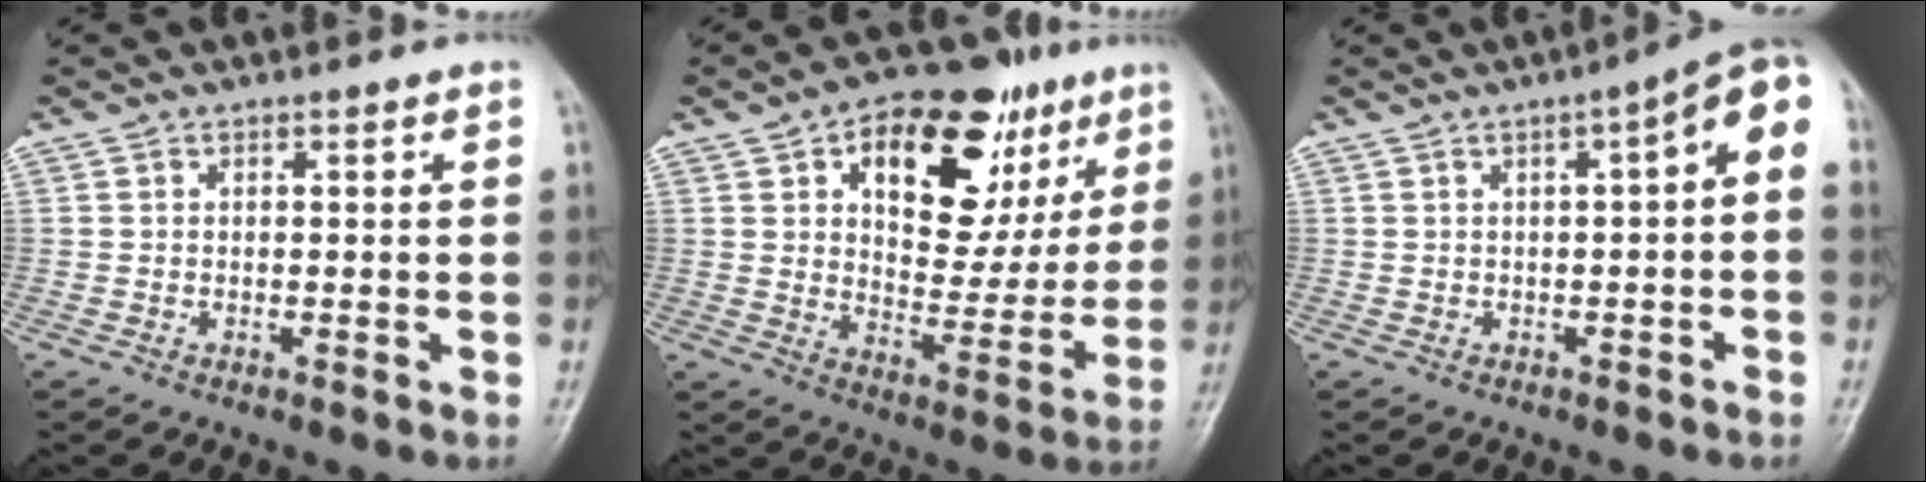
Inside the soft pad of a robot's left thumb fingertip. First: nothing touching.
{"total": 21.8, "force": [9.6, 12.2, 15.3], "torque": [-0.163, -0.018, 0.142]}
{"total": 7.0, "force": [0.5, 2.2, 6.7], "torque": [-0.078, 0.034, -0.004]}